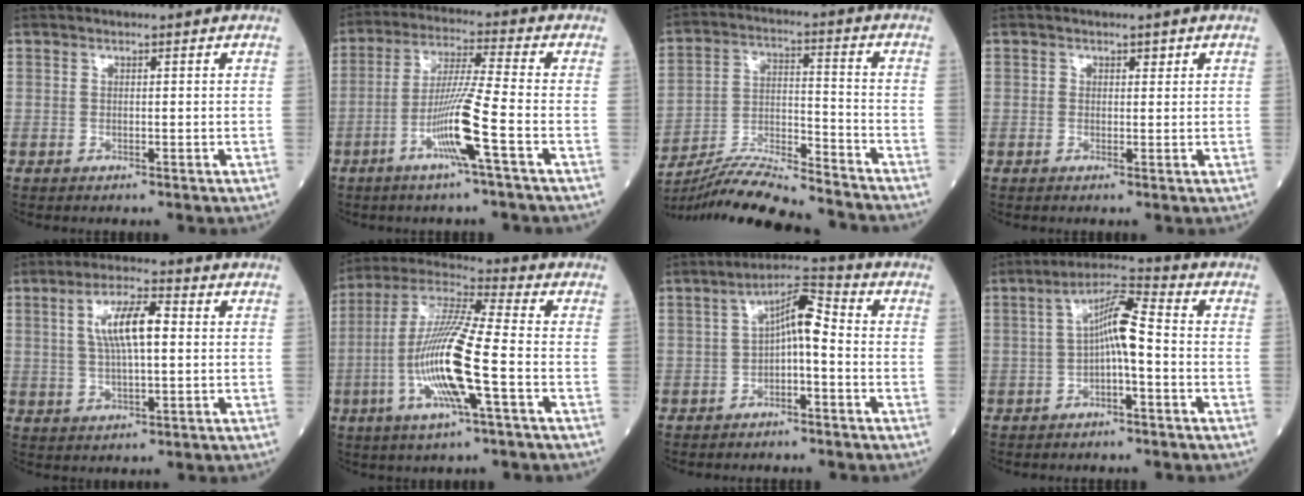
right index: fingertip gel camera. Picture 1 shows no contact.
{"total": 9.6, "force": [-3.8, -1.4, 8.6], "torque": [-0.169, -0.006, -0.077]}
{"total": 16.3, "force": [-15.4, 0.3, 5.5], "torque": [-0.109, 0.001, -0.261]}
{"total": 0.9, "force": [0.4, 0.7, 0.4], "torque": [0.001, 0.000, 0.005]}
{"total": 8.3, "force": [1.7, 2.0, 7.9], "torque": [-0.149, 0.014, 0.031]}
{"total": 14.9, "force": [-3.7, 0.7, 14.4], "torque": [-0.293, -0.005, -0.077]}
{"total": 6.1, "force": [-0.6, 1.5, 5.9], "torque": [-0.098, 0.029, -0.014]}
{"total": 7.1, "force": [-0.7, 1.2, 7.0], "torque": [-0.124, 0.026, -0.015]}